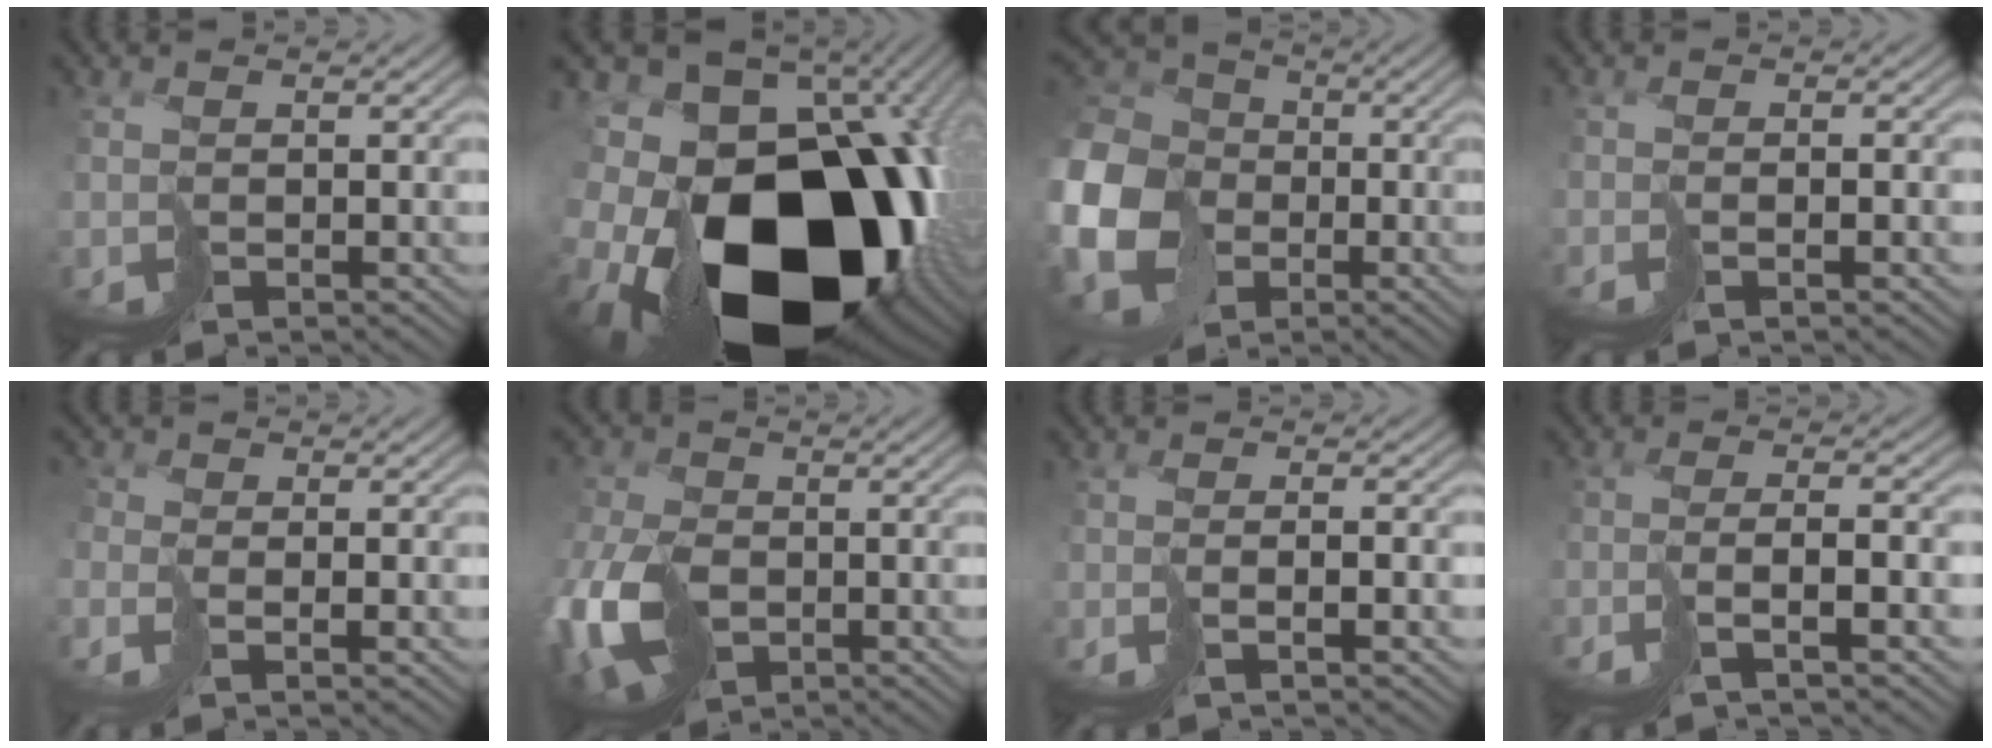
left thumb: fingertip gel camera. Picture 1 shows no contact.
{"total": 22.6, "force": [-7.1, 14.9, 15.4], "torque": [-0.304, -0.072, -0.071]}
{"total": 16.4, "force": [-4.7, 13.4, 8.2], "torque": [-0.250, -0.037, -0.100]}
{"total": 0.9, "force": [-0.4, -0.8, 0.3], "torque": [0.002, 0.006, -0.009]}
{"total": 1.4, "force": [-1.4, 0.0, -0.3], "torque": [0.023, 0.007, -0.029]}
{"total": 10.7, "force": [-3.5, 7.1, 7.3], "torque": [-0.189, -0.026, -0.070]}
{"total": 1.6, "force": [-0.8, -0.9, 1.1], "torque": [-0.009, 0.005, -0.020]}
{"total": 4.2, "force": [-2.5, -0.5, 3.4], "torque": [-0.033, 0.016, -0.053]}